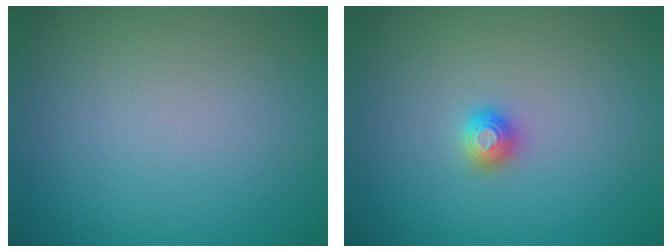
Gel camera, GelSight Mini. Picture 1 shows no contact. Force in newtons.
{"total": 1.2, "press": 1.2, "slide": 0.1}